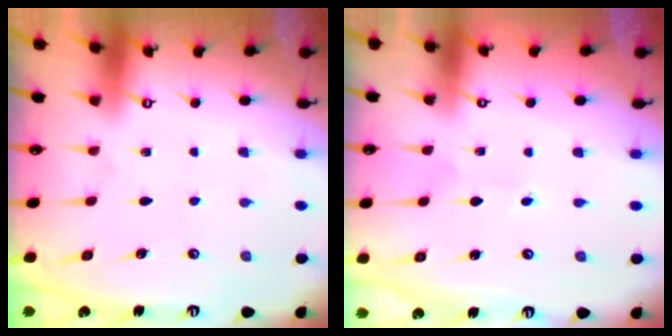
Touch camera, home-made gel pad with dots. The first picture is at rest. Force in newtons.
{"total": 1.1, "press": 1.1, "slide": 0.1}